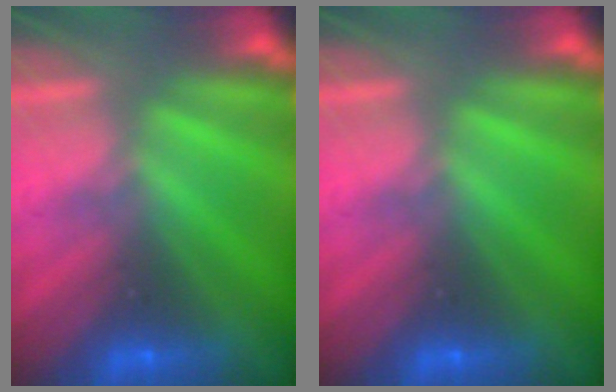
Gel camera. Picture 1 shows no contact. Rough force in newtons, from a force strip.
{"total": 0.0}